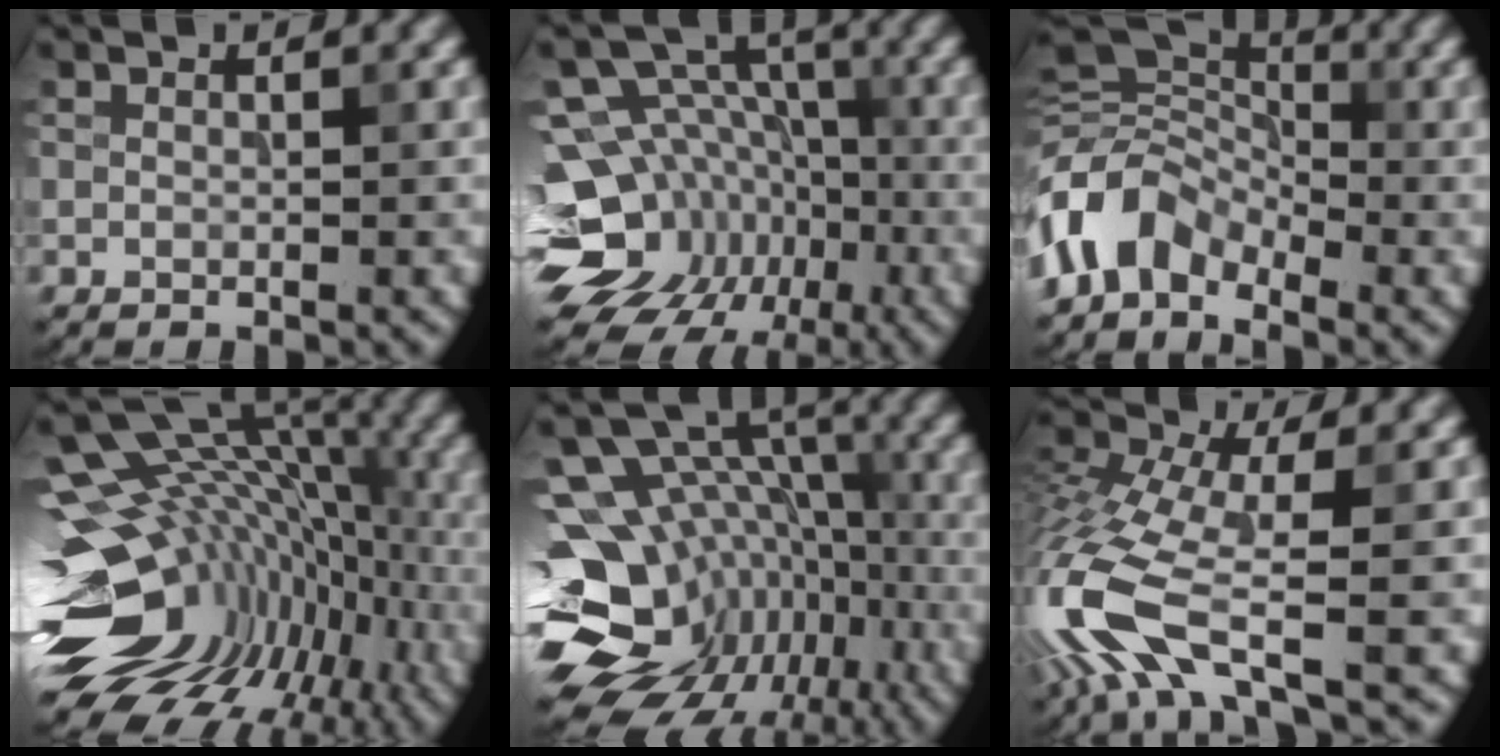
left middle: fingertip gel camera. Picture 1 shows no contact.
{"total": 13.7, "force": [-4.6, 11.4, 6.0], "torque": [-0.117, 0.000, -0.066]}
{"total": 5.9, "force": [-3.1, 3.9, 3.2], "torque": [-0.057, 0.006, -0.078]}
{"total": 15.9, "force": [-2.3, 10.4, 11.8], "torque": [-0.184, -0.005, -0.010]}
{"total": 16.2, "force": [-5.8, 12.5, 8.4], "torque": [-0.158, 0.003, -0.059]}
{"total": 11.0, "force": [-4.4, 4.2, 9.2], "torque": [-0.218, -0.006, -0.094]}